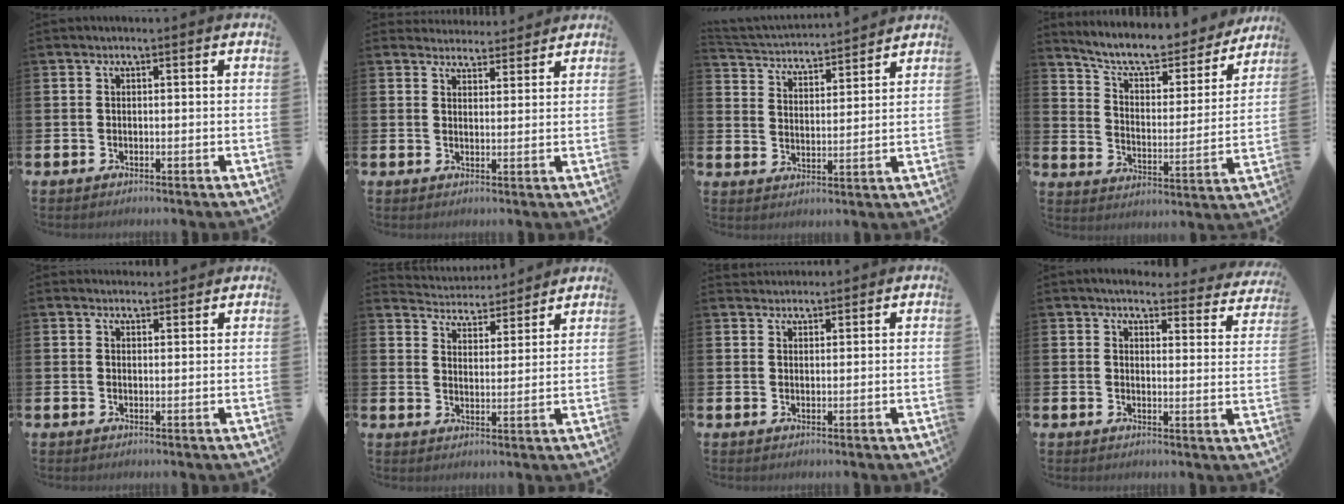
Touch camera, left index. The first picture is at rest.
{"total": 3.8, "force": [3.6, 0.9, -0.3], "torque": [0.007, -0.021, 0.065]}
{"total": 3.6, "force": [3.5, 0.8, -0.1], "torque": [-0.023, -0.034, 0.056]}
{"total": 8.6, "force": [7.7, 2.4, 3.0], "torque": [-0.084, -0.056, 0.130]}
{"total": 2.1, "force": [2.1, 0.5, -0.1], "torque": [0.009, -0.009, 0.036]}
{"total": 4.6, "force": [4.4, 0.9, -0.3], "torque": [-0.020, -0.034, 0.076]}
{"total": 2.2, "force": [2.1, 0.6, -0.1], "torque": [0.005, -0.009, 0.037]}
{"total": 3.8, "force": [3.7, 0.7, 0.4], "torque": [-0.012, -0.029, 0.060]}